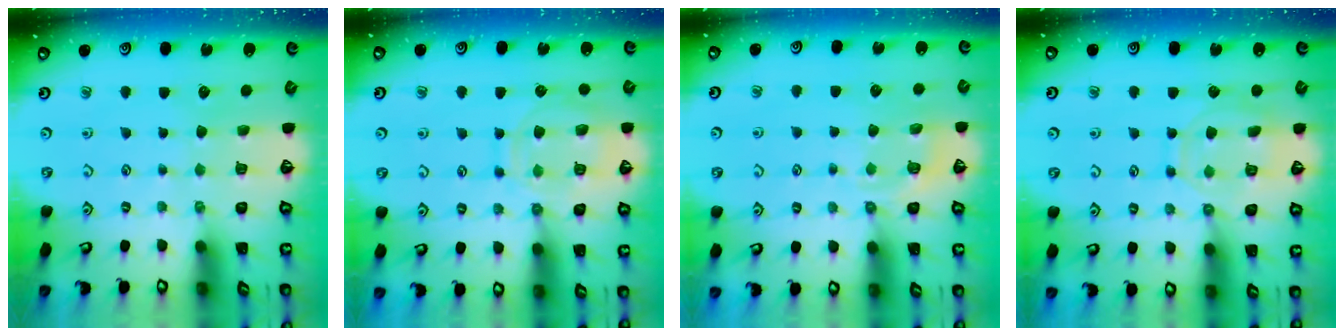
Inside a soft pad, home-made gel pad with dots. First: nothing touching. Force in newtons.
{"total": 13.2, "press": 13.2, "slide": 1.3}
{"total": 6.1, "press": 6.0, "slide": 1.3}
{"total": 10.5, "press": 10.4, "slide": 1.0}